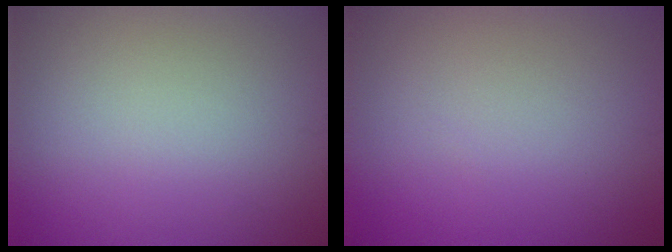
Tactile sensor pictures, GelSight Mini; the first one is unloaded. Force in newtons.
{"total": 0.0}